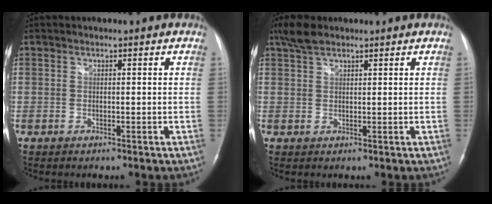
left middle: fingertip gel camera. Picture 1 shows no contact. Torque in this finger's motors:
{"motor_torque": [0.21, -0.02, -0.08, 0.02]}